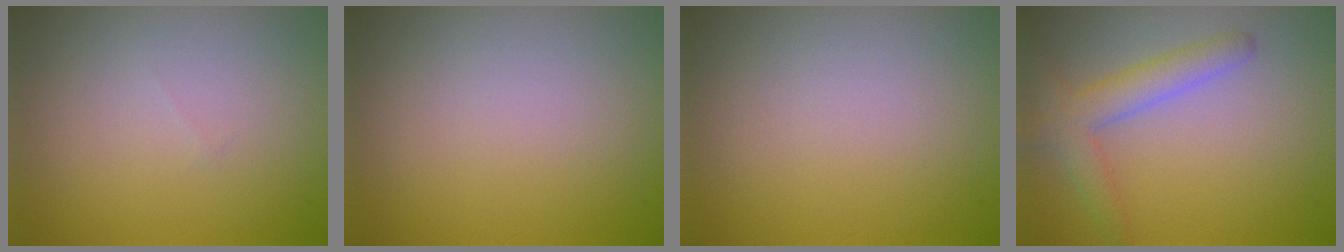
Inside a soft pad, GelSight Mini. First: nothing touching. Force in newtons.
{"total": 0.0}
{"total": 0.0}
{"total": 3.8, "press": 3.8, "slide": 0.2}